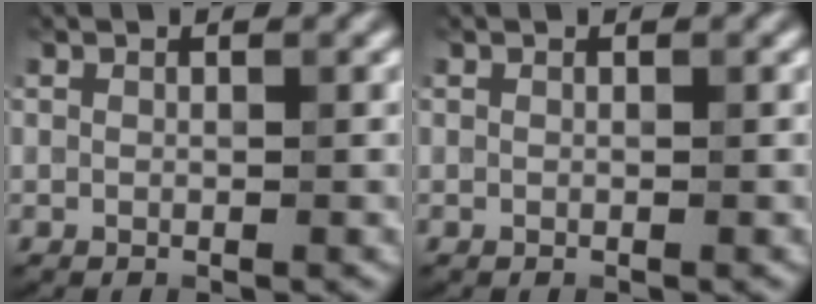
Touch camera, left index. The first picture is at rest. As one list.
[{"total": 0.0}]